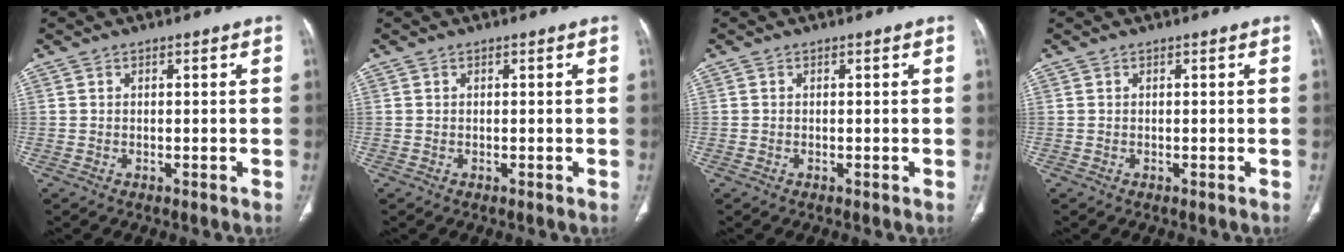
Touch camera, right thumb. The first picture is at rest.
{"total": 0.0}
{"total": 0.0}
{"total": 0.0}